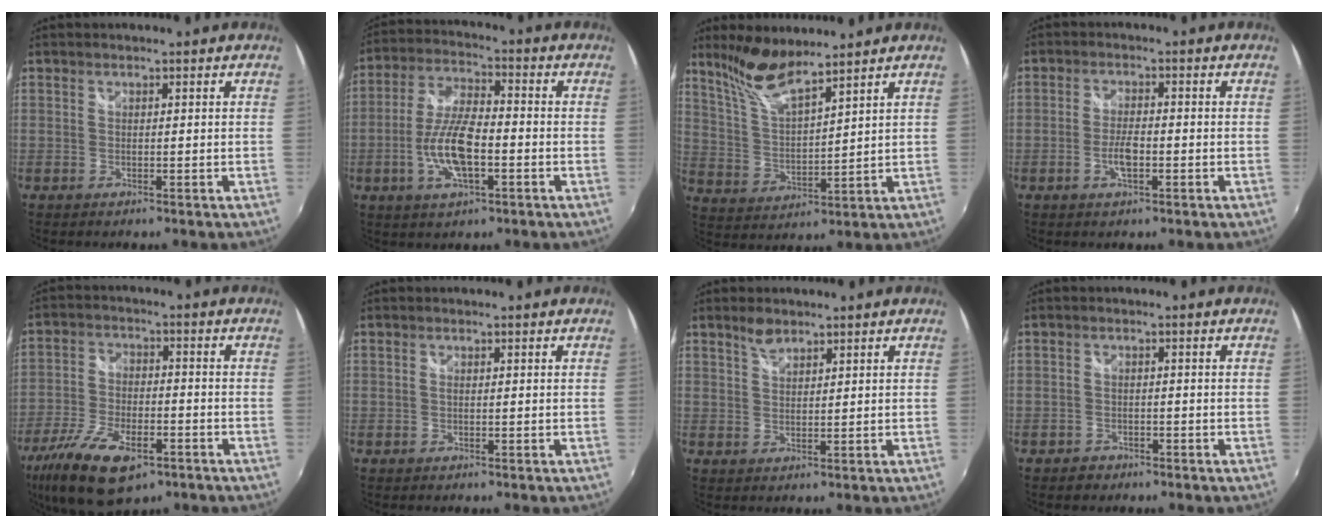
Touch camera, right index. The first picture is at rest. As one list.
[{"total": 11.0, "force": [-3.3, 3.8, 9.8], "torque": [-0.203, -0.001, -0.062]}, {"total": 9.4, "force": [7.8, 1.2, 5.1], "torque": [-0.100, 0.000, 0.161]}, {"total": 3.9, "force": [-1.5, 1.4, 3.4], "torque": [-0.071, -0.002, -0.027]}, {"total": 16.0, "force": [-9.6, 7.0, 10.7], "torque": [-0.235, -0.039, -0.173]}, {"total": 0.0}, {"total": 2.4, "force": [1.8, 1.5, 0.7], "torque": [-0.009, 0.004, 0.031]}, {"total": 2.2, "force": [-1.5, 1.6, 0.3], "torque": [-0.011, 0.003, -0.022]}]